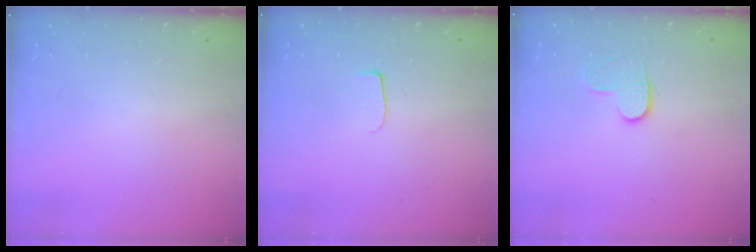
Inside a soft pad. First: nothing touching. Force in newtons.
{"total": 5.1, "press": 5.0, "slide": 0.6}
{"total": 4.0, "press": 3.9, "slide": 0.4}